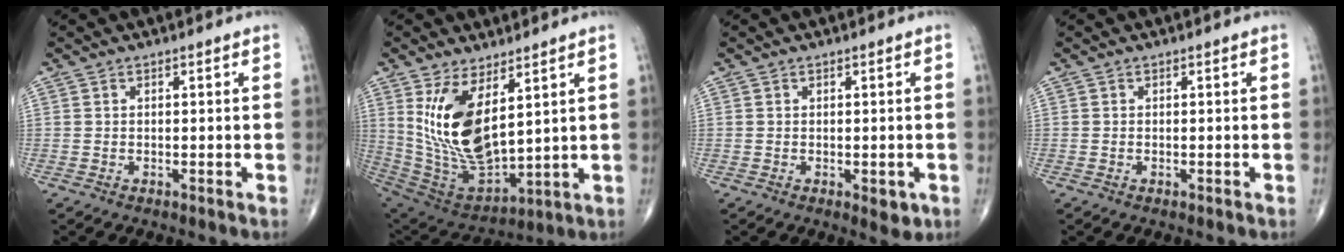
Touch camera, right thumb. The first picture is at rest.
{"total": 16.8, "force": [5.6, 7.8, 13.8], "torque": [-0.251, -0.035, 0.133]}
{"total": 2.8, "force": [-0.8, 1.4, 2.2], "torque": [-0.017, -0.003, -0.006]}
{"total": 0.0}